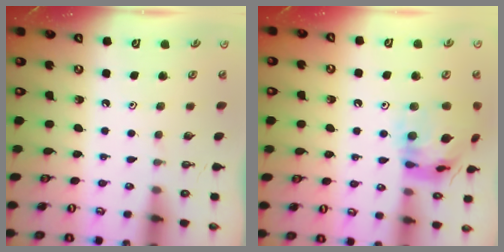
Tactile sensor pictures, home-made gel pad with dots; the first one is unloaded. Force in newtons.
{"total": 17.3, "press": 17.2, "slide": 1.8}